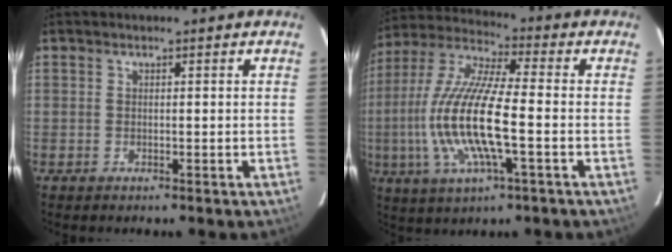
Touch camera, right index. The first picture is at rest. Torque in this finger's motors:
{"motor_torque": [1.42, -0.38, 1.05, 0.21]}